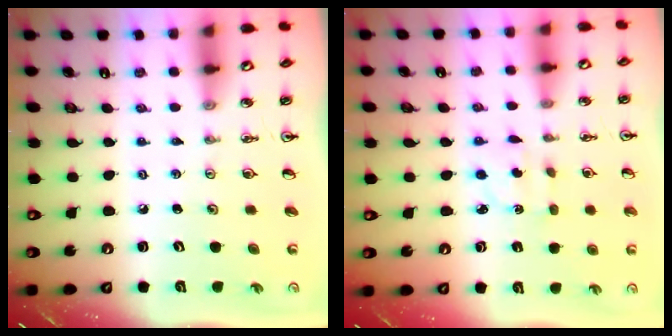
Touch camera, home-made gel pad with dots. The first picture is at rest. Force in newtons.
{"total": 2.6, "press": 2.5, "slide": 0.6}